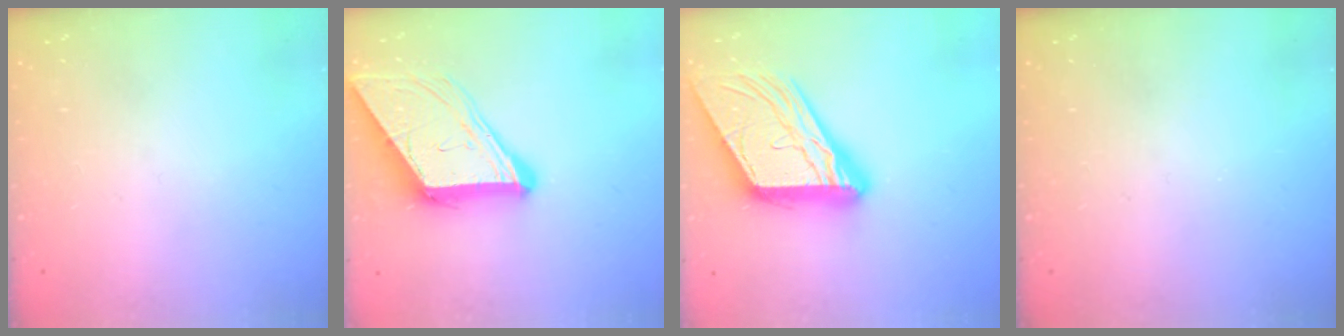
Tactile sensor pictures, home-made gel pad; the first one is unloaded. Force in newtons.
{"total": 11.5, "press": 11.4, "slide": 1.1}
{"total": 20.7, "press": 20.6, "slide": 2.1}
{"total": 0.0}